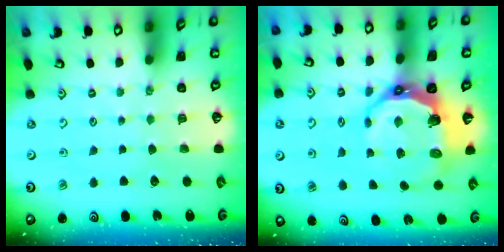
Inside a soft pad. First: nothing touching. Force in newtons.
{"total": 11.7, "press": 10.6, "slide": 4.9}